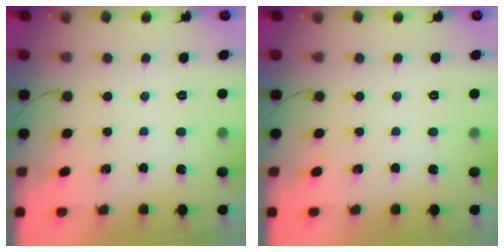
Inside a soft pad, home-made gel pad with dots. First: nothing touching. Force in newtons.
{"total": 0.0}